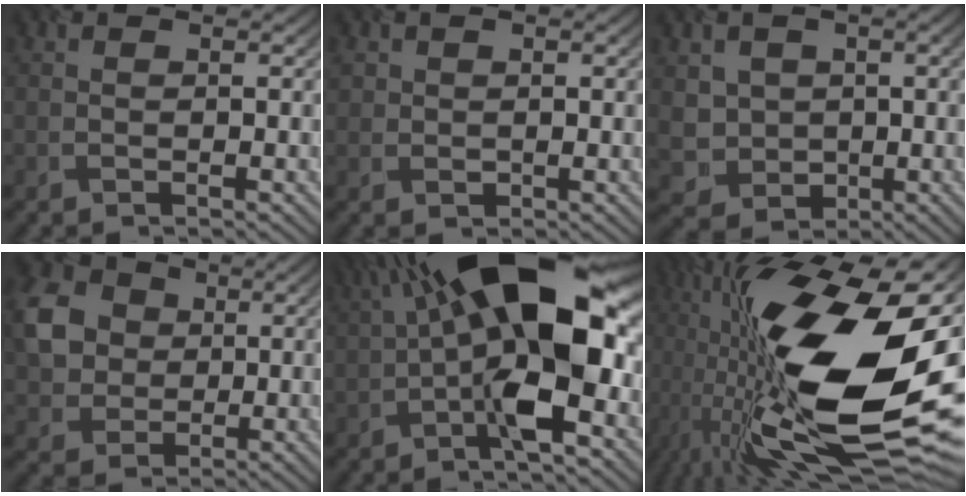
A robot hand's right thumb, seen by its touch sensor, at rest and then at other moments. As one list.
[{"total": 1.8, "force": [0.3, 1.7, 0.4], "torque": [-0.010, -0.006, 0.007]}, {"total": 4.6, "force": [0.6, 4.4, 1.5], "torque": [-0.051, -0.009, 0.008]}, {"total": 8.2, "force": [1.4, 7.1, 4.0], "torque": [-0.115, 0.009, 0.024]}, {"total": 16.9, "force": [-0.4, 6.5, 15.6], "torque": [-0.257, 0.039, -0.026]}, {"total": 21.7, "force": [-1.1, 8.5, 19.9], "torque": [-0.358, 0.000, -0.042]}]